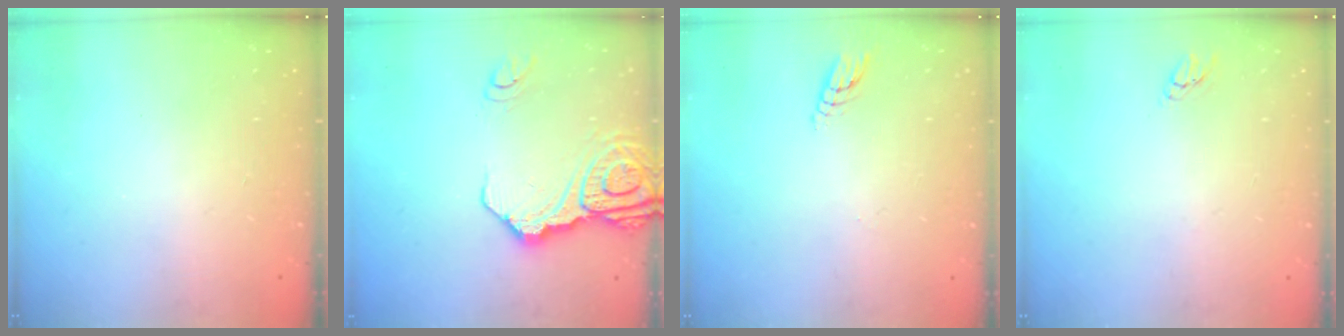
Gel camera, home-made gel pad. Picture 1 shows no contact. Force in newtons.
{"total": 16.8, "press": 16.7, "slide": 2.0}
{"total": 3.6, "press": 3.6, "slide": 0.3}
{"total": 2.7, "press": 2.7, "slide": 0.1}